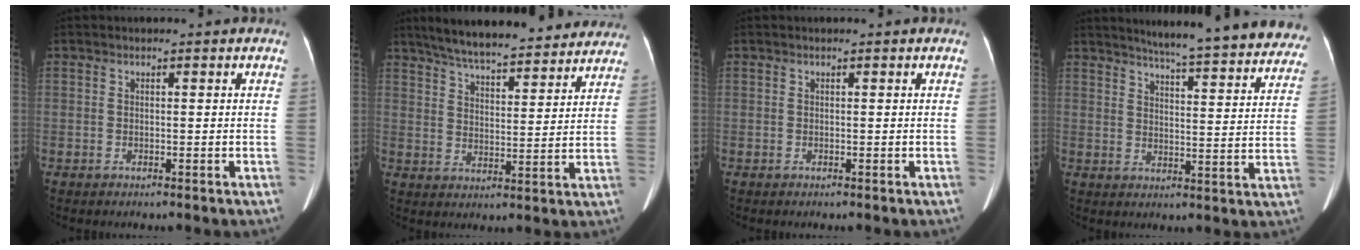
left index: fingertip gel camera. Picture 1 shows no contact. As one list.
[{"total": 22.0, "force": [19.4, 4.7, 9.3], "torque": [-0.143, 0.022, 0.258]}, {"total": 0.0}, {"total": 25.4, "force": [23.0, 2.4, 10.5], "torque": [-0.136, -0.062, 0.268]}]